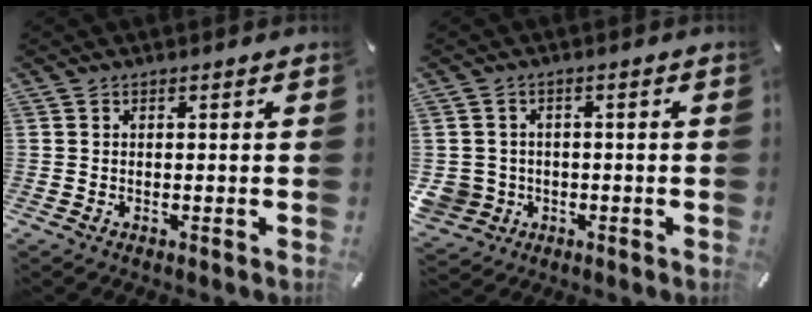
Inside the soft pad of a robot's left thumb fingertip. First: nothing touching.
{"total": 5.2, "force": [-1.3, 5.0, 0.8], "torque": [-0.032, 0.004, -0.026]}